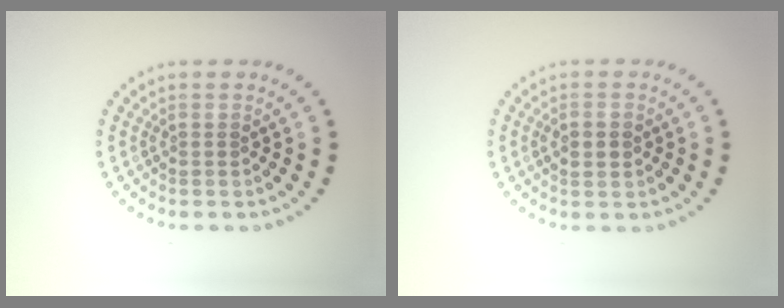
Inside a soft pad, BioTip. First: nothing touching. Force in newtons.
{"total": 2.2, "press": 2.2, "slide": 0.2}